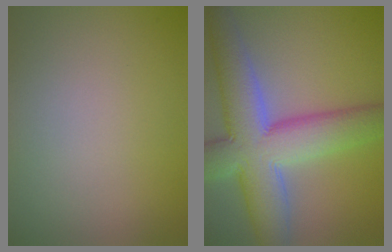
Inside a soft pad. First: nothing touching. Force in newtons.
{"total": 11.0, "press": 11.0, "slide": 0.7}